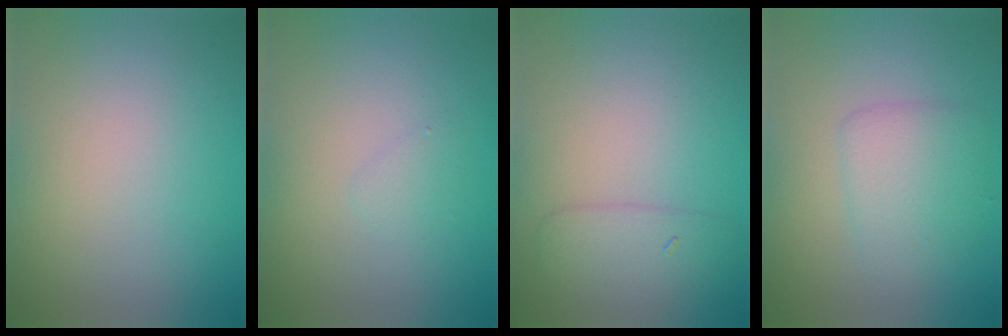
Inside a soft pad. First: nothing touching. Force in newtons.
{"total": 0.8, "press": 0.8, "slide": 0.1}
{"total": 3.0, "press": 3.0, "slide": 0.2}
{"total": 3.0, "press": 3.0, "slide": 0.1}